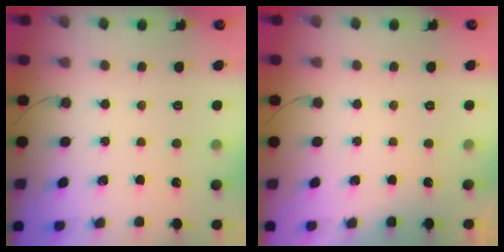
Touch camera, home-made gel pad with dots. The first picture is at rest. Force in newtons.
{"total": 0.0}